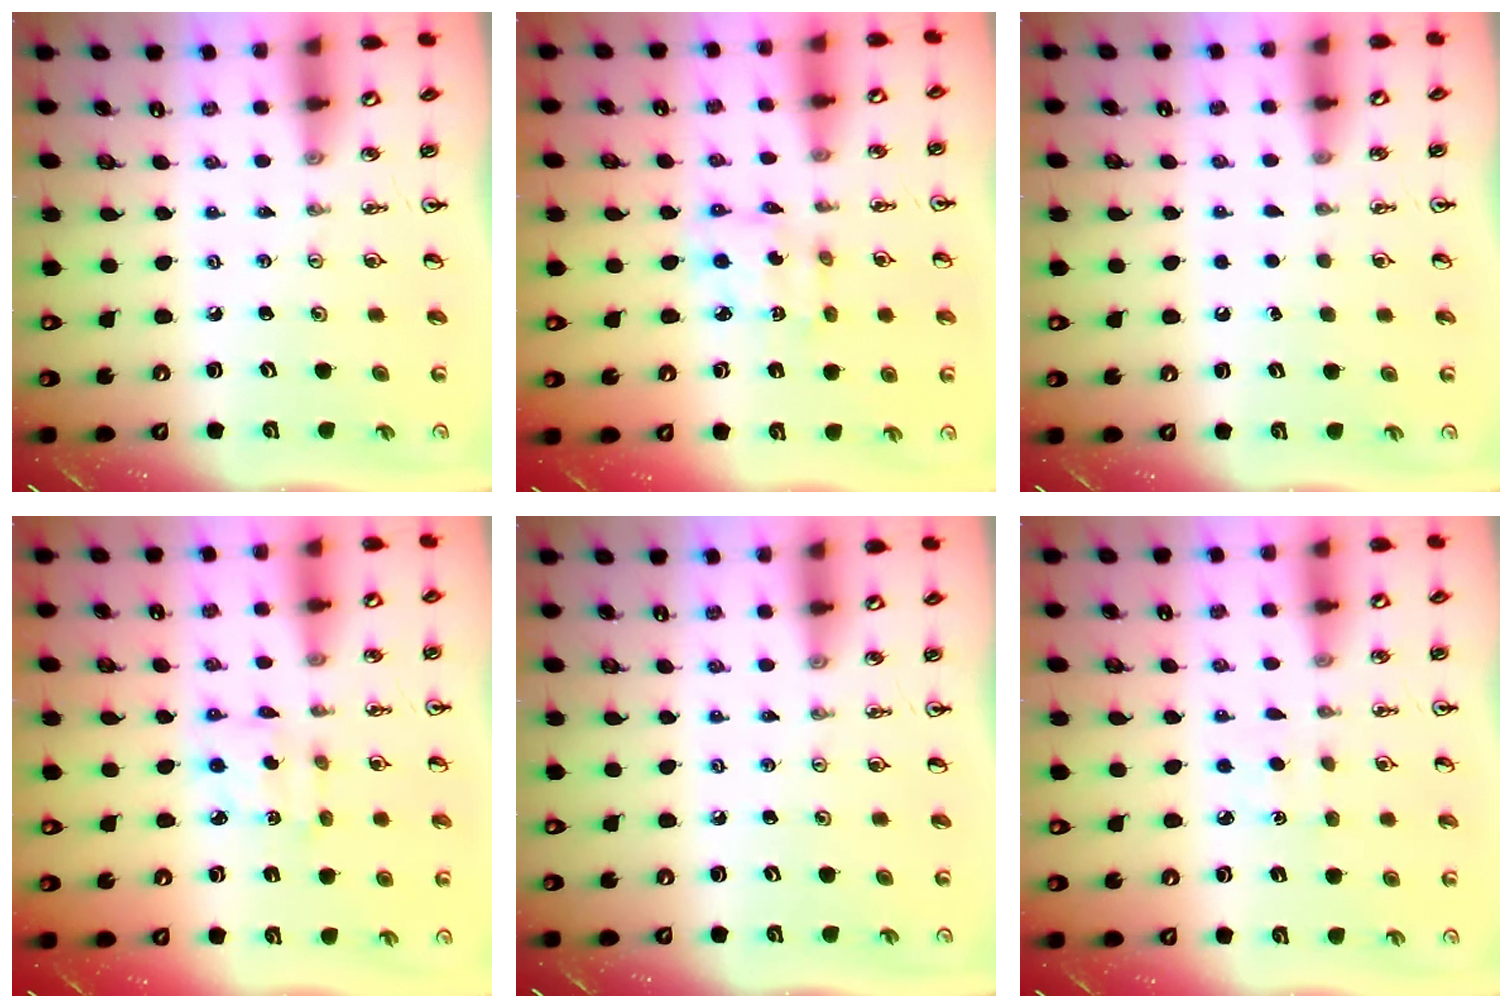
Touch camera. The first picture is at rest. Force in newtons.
{"total": 3.5, "press": 3.5, "slide": 0.3}
{"total": 1.4, "press": 1.4, "slide": 0.1}
{"total": 2.5, "press": 2.5, "slide": 0.1}
{"total": 0.0}
{"total": 2.0, "press": 2.0, "slide": 0.3}